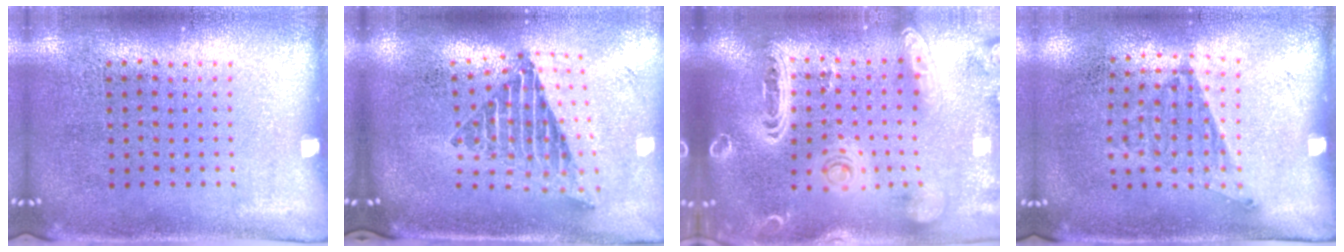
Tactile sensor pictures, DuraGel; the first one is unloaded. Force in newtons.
{"total": 2.3, "press": 1.6, "slide": 1.7}
{"total": 3.5, "press": 2.8, "slide": 2.1}
{"total": 1.2, "press": 0.9, "slide": 0.7}